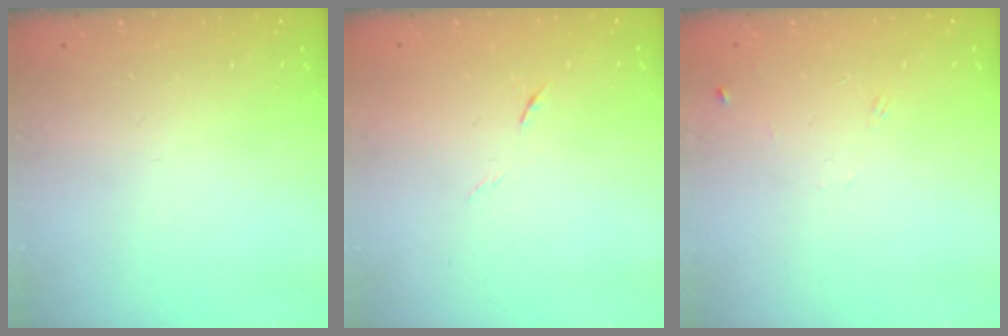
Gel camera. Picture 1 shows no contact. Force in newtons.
{"total": 4.4, "press": 4.2, "slide": 1.3}
{"total": 5.7, "press": 5.6, "slide": 0.7}